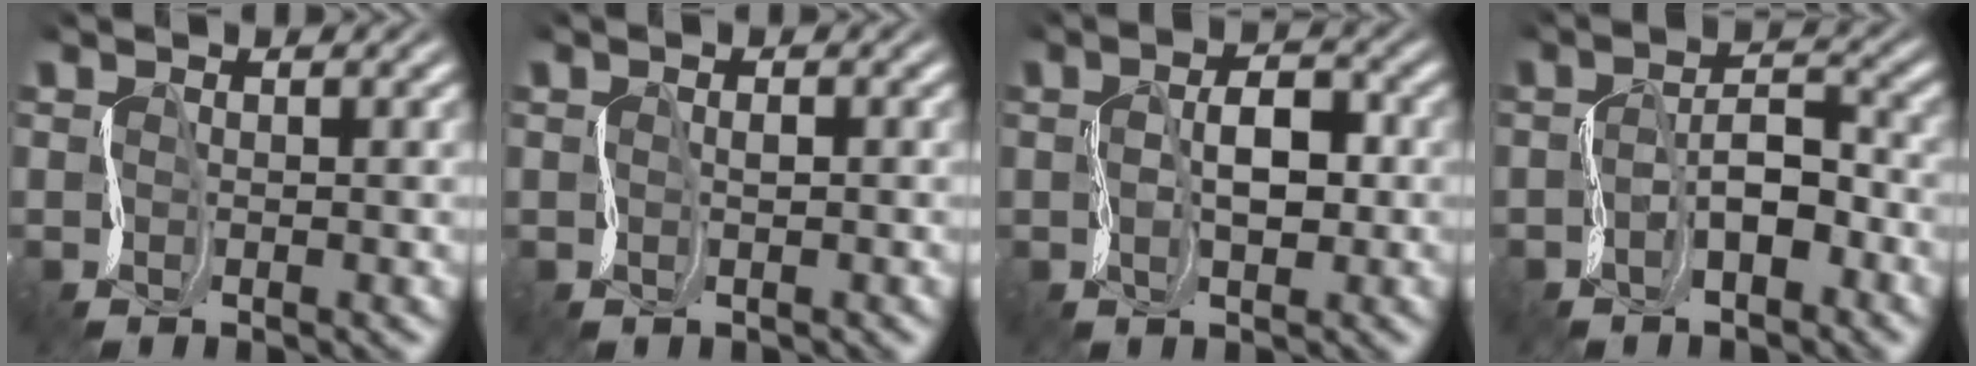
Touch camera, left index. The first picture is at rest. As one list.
[{"total": 1.1, "force": [0.3, -0.5, -0.9], "torque": [0.000, 0.005, 0.006]}, {"total": 1.6, "force": [0.5, 0.8, 1.3], "torque": [-0.043, 0.010, 0.010]}, {"total": 1.6, "force": [-1.2, 0.7, 0.9], "torque": [-0.037, 0.014, -0.026]}]